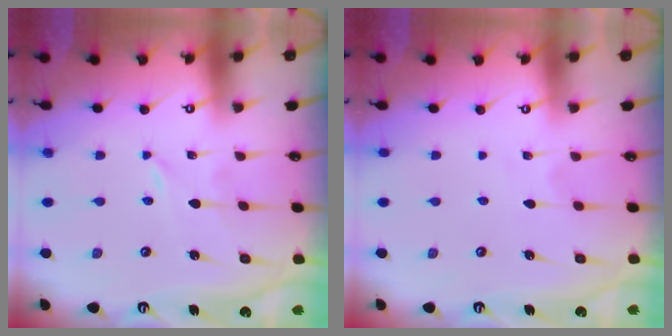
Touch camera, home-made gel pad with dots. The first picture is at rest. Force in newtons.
{"total": 2.0, "press": 2.0, "slide": 0.2}